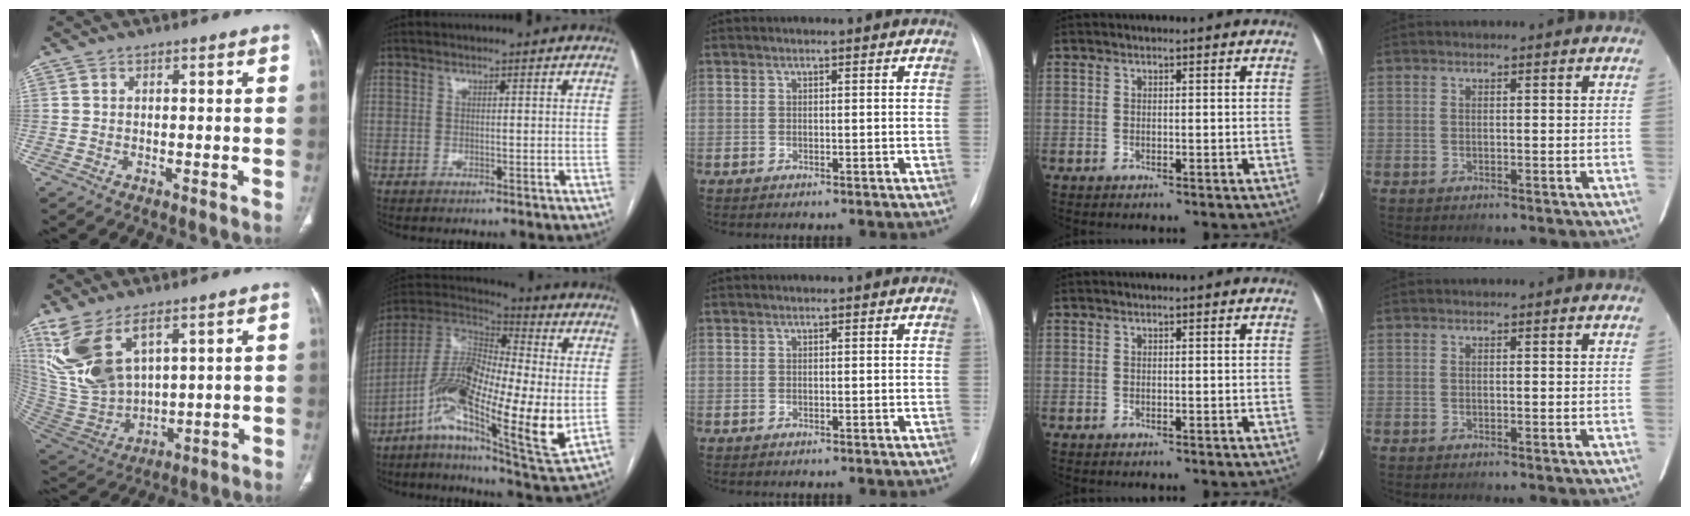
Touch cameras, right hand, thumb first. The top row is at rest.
{"thumb": {"total": 15.8, "force": [7.8, 7.8, 11.2], "torque": [-0.230, -0.031, 0.183]}, "index": {"total": 20.8, "force": [-3.7, 4.5, 20.0], "torque": [-0.391, -0.003, -0.071]}}